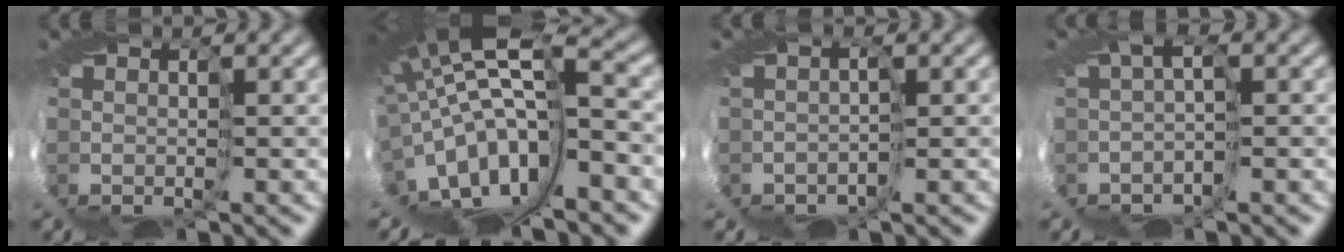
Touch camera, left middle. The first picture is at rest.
{"total": 11.7, "force": [-1.9, 4.8, 10.4], "torque": [-0.211, -0.005, -0.005]}
{"total": 1.6, "force": [-1.5, 0.5, 0.3], "torque": [-0.002, -0.008, -0.019]}
{"total": 1.4, "force": [-1.3, -0.2, 0.4], "torque": [-0.013, -0.006, -0.028]}